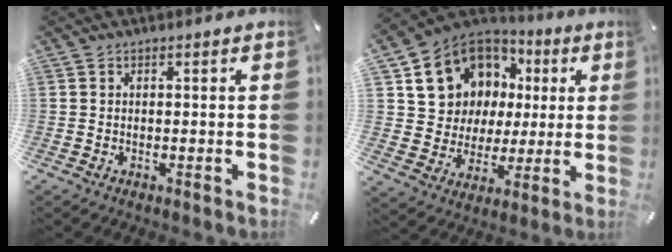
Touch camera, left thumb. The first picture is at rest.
{"total": 13.8, "force": [5.1, 12.4, 3.3], "torque": [-0.070, -0.035, 0.118]}